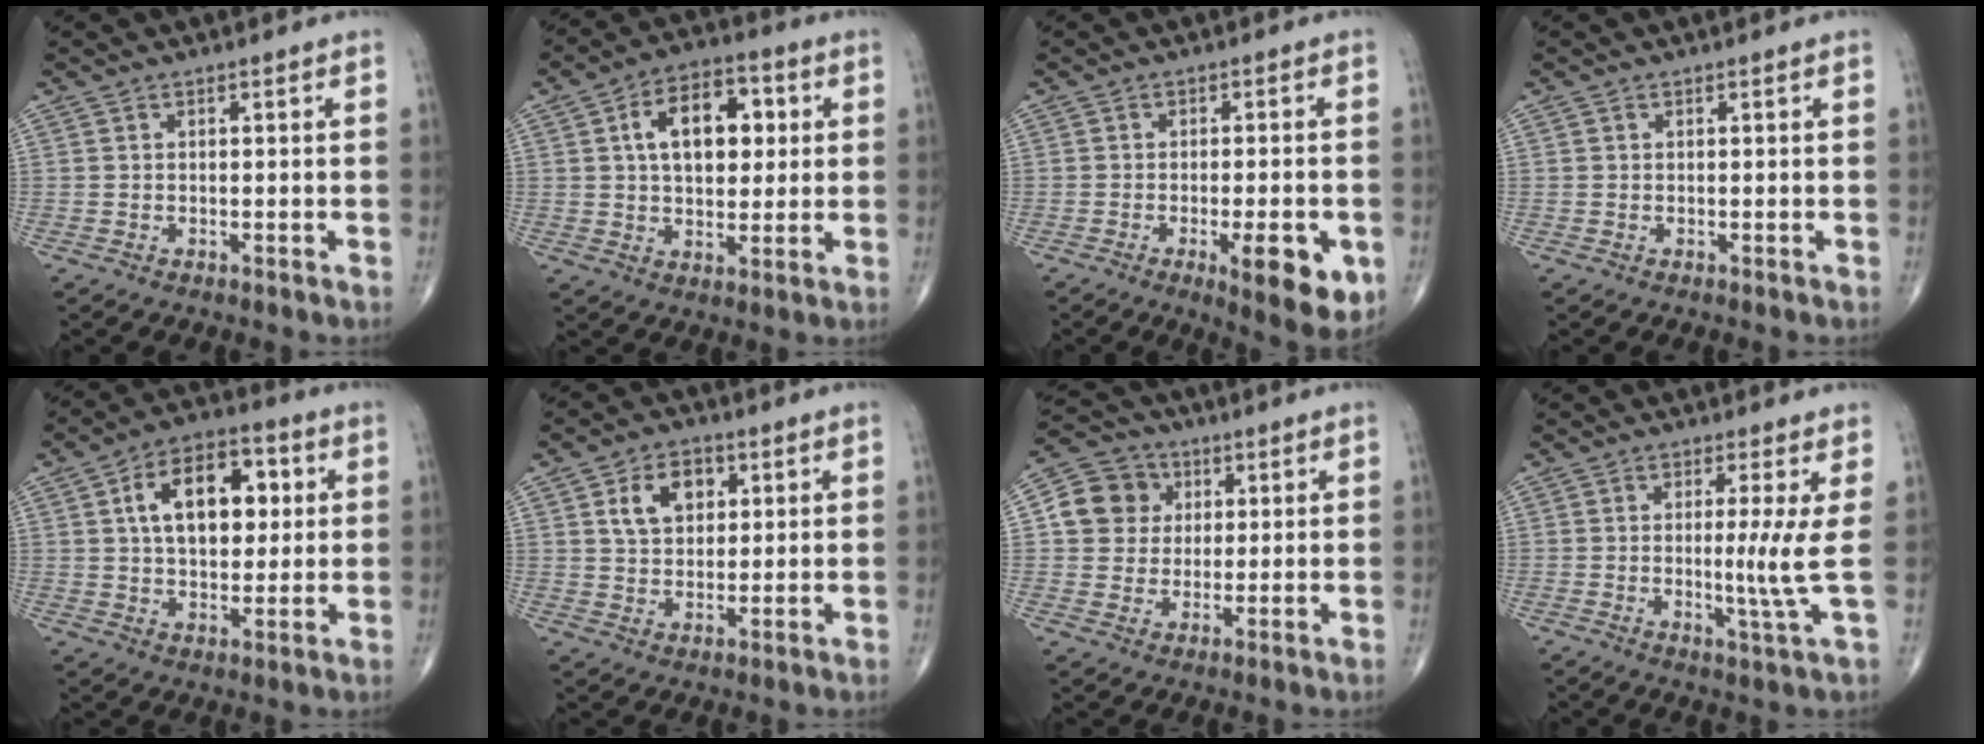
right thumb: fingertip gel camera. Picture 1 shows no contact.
{"total": 13.5, "force": [3.0, 8.2, 10.3], "torque": [-0.131, 0.010, 0.042]}
{"total": 10.9, "force": [-3.8, 3.2, 9.7], "torque": [-0.118, -0.008, -0.044]}
{"total": 0.0}
{"total": 15.2, "force": [3.4, 9.1, 11.7], "torque": [-0.152, 0.010, 0.050]}
{"total": 8.2, "force": [2.8, 5.7, 5.1], "torque": [-0.061, -0.005, 0.047]}
{"total": 9.6, "force": [2.1, 8.9, 3.0], "torque": [-0.026, 0.003, 0.026]}
{"total": 5.4, "force": [0.4, -1.0, 5.3], "torque": [-0.110, -0.021, 0.004]}